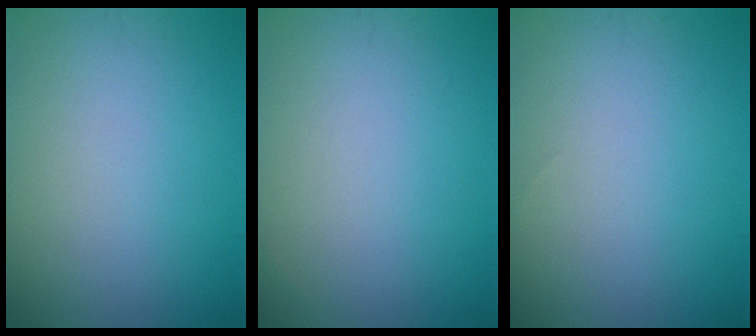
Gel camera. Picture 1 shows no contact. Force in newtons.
{"total": 0.0}
{"total": 0.0}